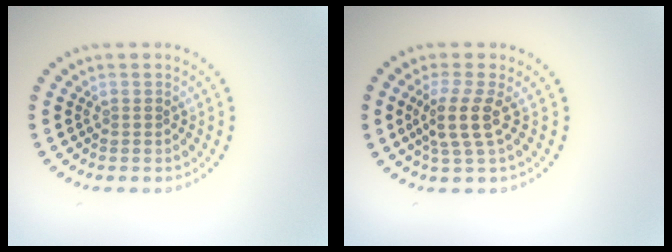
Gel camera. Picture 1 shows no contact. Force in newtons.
{"total": 3.1, "press": 2.5, "slide": 1.9}